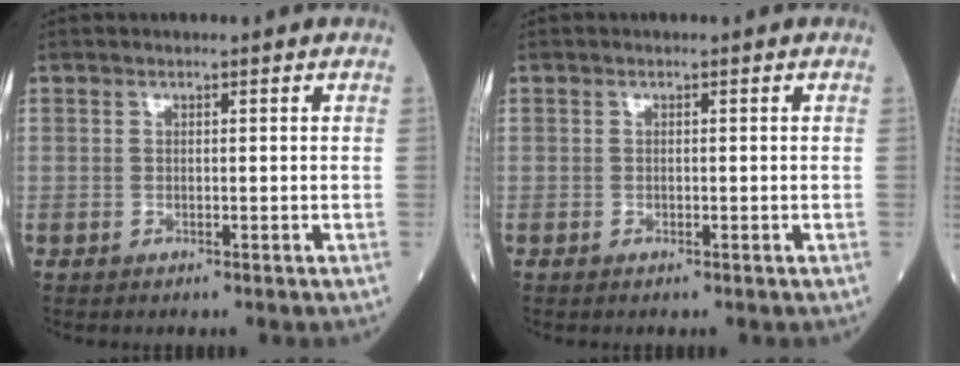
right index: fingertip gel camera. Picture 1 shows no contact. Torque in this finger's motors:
{"motor_torque": [-0.07, 0.17, -0.08, -0.02]}